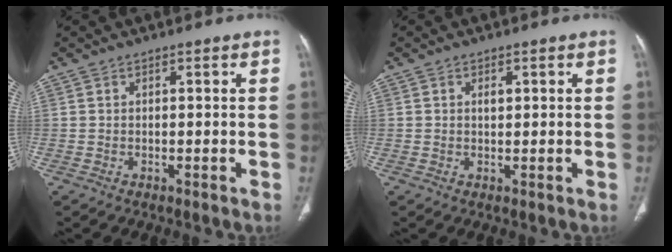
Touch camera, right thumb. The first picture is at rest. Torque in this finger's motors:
{"motor_torque": [-0.23, 0.06, 0.42, 0.40, -0.01]}